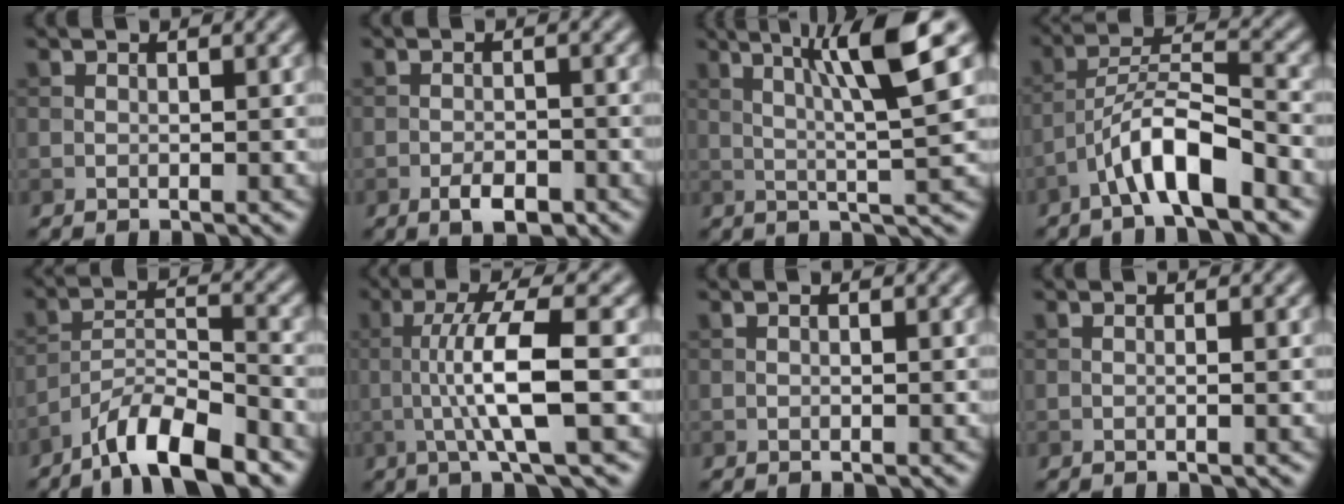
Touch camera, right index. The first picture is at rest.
{"total": 2.7, "force": [-1.6, 1.1, 1.9], "torque": [-0.033, -0.001, -0.028]}
{"total": 8.0, "force": [2.6, 0.8, 7.6], "torque": [-0.121, 0.010, 0.046]}
{"total": 6.3, "force": [-3.8, 1.4, 4.8], "torque": [-0.086, 0.016, -0.069]}
{"total": 7.6, "force": [-5.7, 1.7, 4.7], "torque": [-0.078, 0.002, -0.105]}
{"total": 6.8, "force": [-0.7, 1.1, 6.7], "torque": [-0.119, 0.010, -0.015]}
{"total": 0.0}
{"total": 0.7, "force": [-0.1, 0.1, 0.7], "torque": [-0.010, -0.001, -0.003]}